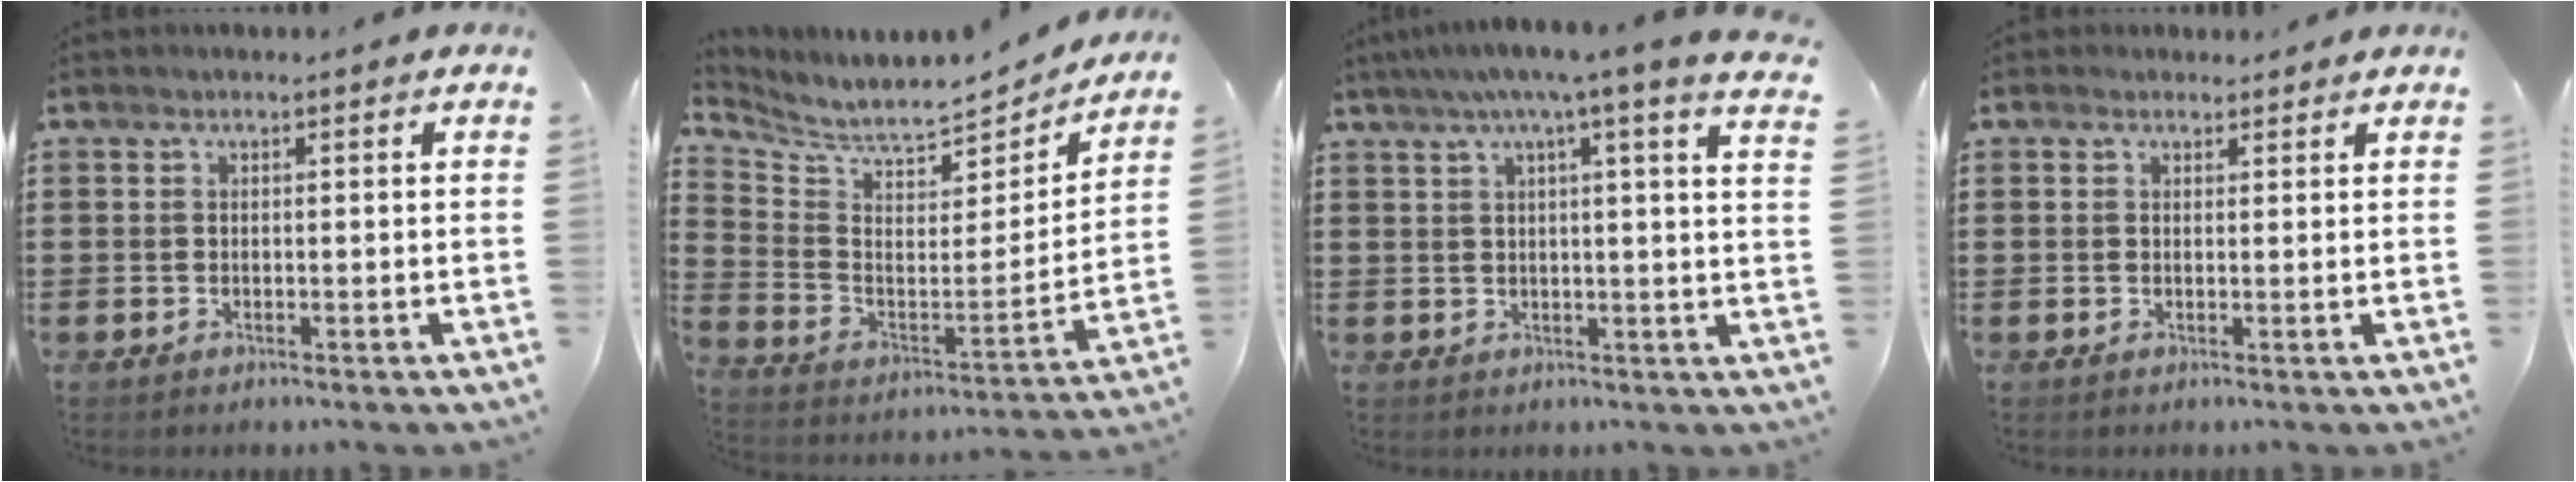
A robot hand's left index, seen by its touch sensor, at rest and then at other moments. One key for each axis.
{"total": 6.3, "fx": 6.1, "fy": 0.6, "fz": 1.4, "tx": -0.064, "ty": -0.058, "tz": 0.101}
{"total": 5.7, "fx": 3.8, "fy": -0.2, "fz": 4.2, "tx": -0.086, "ty": -0.015, "tz": 0.061}
{"total": 1.5, "fx": 1.2, "fy": 0.9, "fz": 0.0, "tx": -0.004, "ty": 0.006, "tz": 0.023}